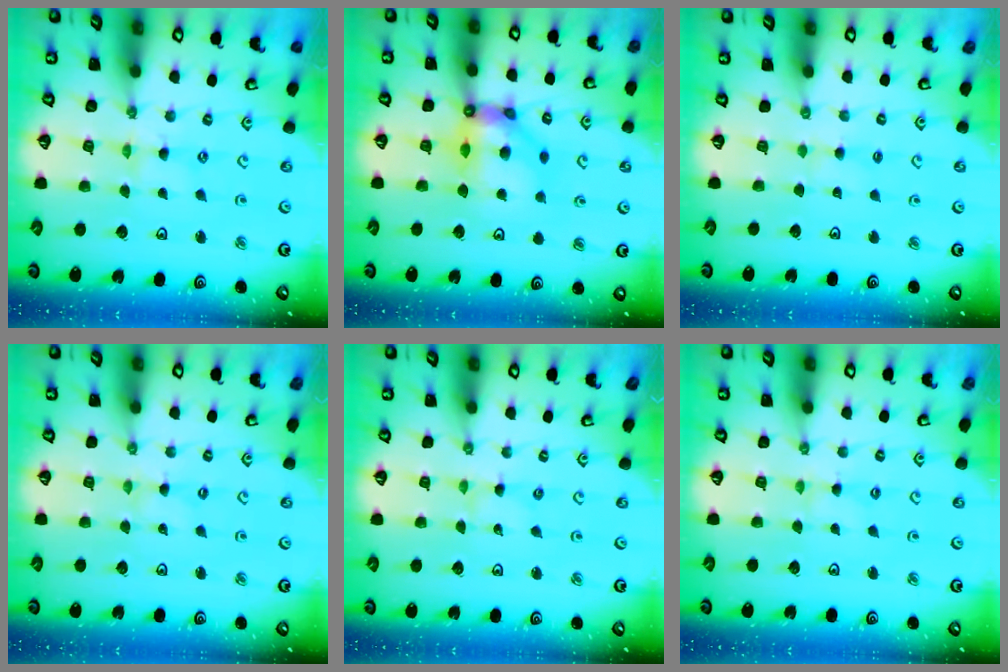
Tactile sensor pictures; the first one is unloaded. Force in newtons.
{"total": 11.7, "press": 11.6, "slide": 1.3}
{"total": 1.7, "press": 1.6, "slide": 0.4}
{"total": 0.0}
{"total": 0.0}
{"total": 1.3, "press": 1.3, "slide": 0.3}